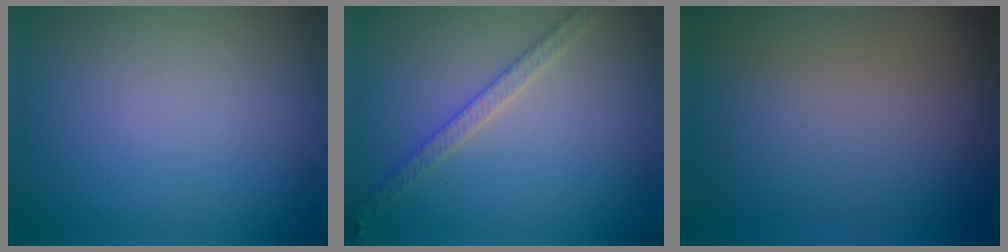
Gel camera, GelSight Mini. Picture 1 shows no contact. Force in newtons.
{"total": 2.5, "press": 2.4, "slide": 0.4}
{"total": 0.0}